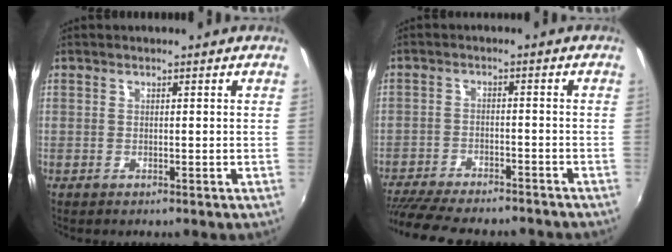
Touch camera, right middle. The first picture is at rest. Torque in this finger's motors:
{"motor_torque": [1.07, -1.06, 0.60, 0.18]}